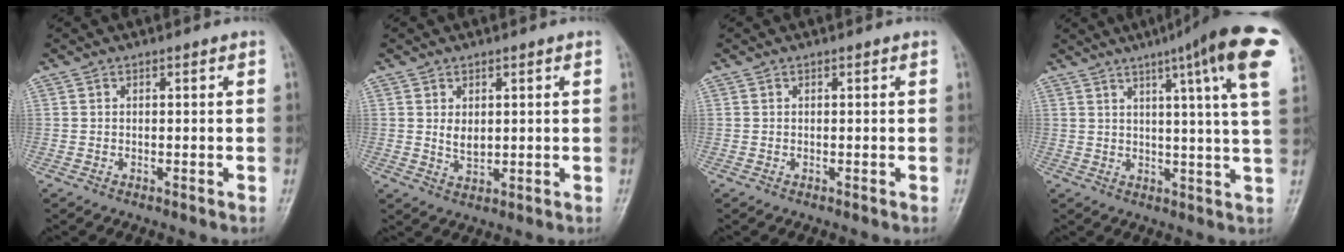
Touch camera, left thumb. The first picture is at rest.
{"total": 3.1, "force": [0.8, 2.0, 2.2], "torque": [-0.029, -0.011, 0.019]}
{"total": 0.0}
{"total": 17.4, "force": [8.7, 1.5, 15.0], "torque": [-0.196, -0.019, 0.099]}